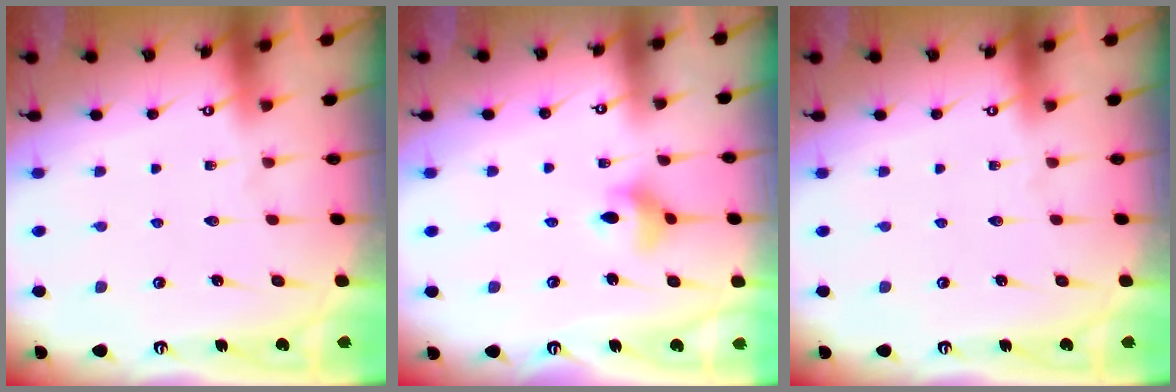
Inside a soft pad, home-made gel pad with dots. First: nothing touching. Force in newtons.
{"total": 6.0, "press": 5.7, "slide": 2.1}
{"total": 0.0}